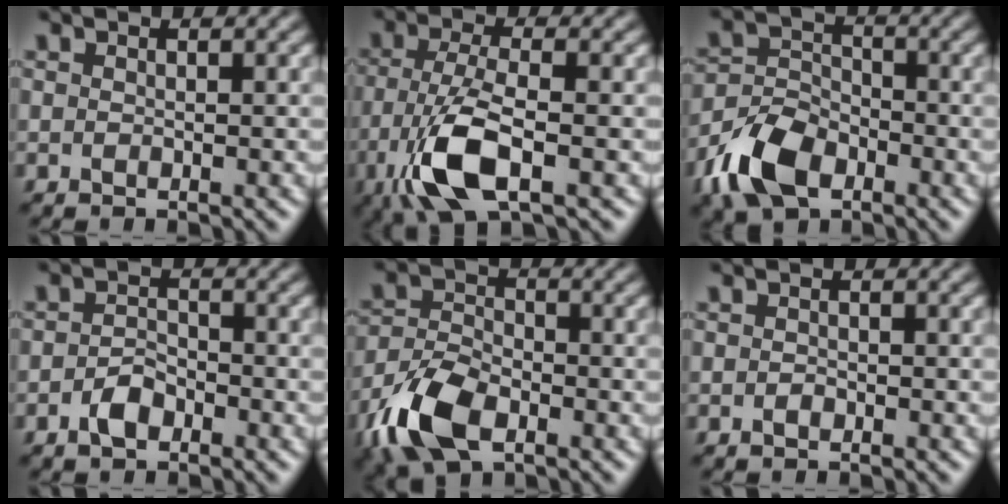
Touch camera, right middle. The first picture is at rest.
{"total": 6.8, "force": [-2.8, 2.5, 5.7], "torque": [-0.126, -0.005, -0.059]}
{"total": 6.7, "force": [-3.8, 4.0, 3.7], "torque": [-0.077, 0.000, -0.080]}
{"total": 2.2, "force": [-1.3, 1.3, 1.3], "torque": [-0.024, 0.004, -0.026]}
{"total": 7.3, "force": [-4.0, 4.0, 4.7], "torque": [-0.108, -0.005, -0.086]}
{"total": 0.6, "force": [-0.3, 0.4, 0.4], "torque": [-0.007, -0.001, -0.005]}